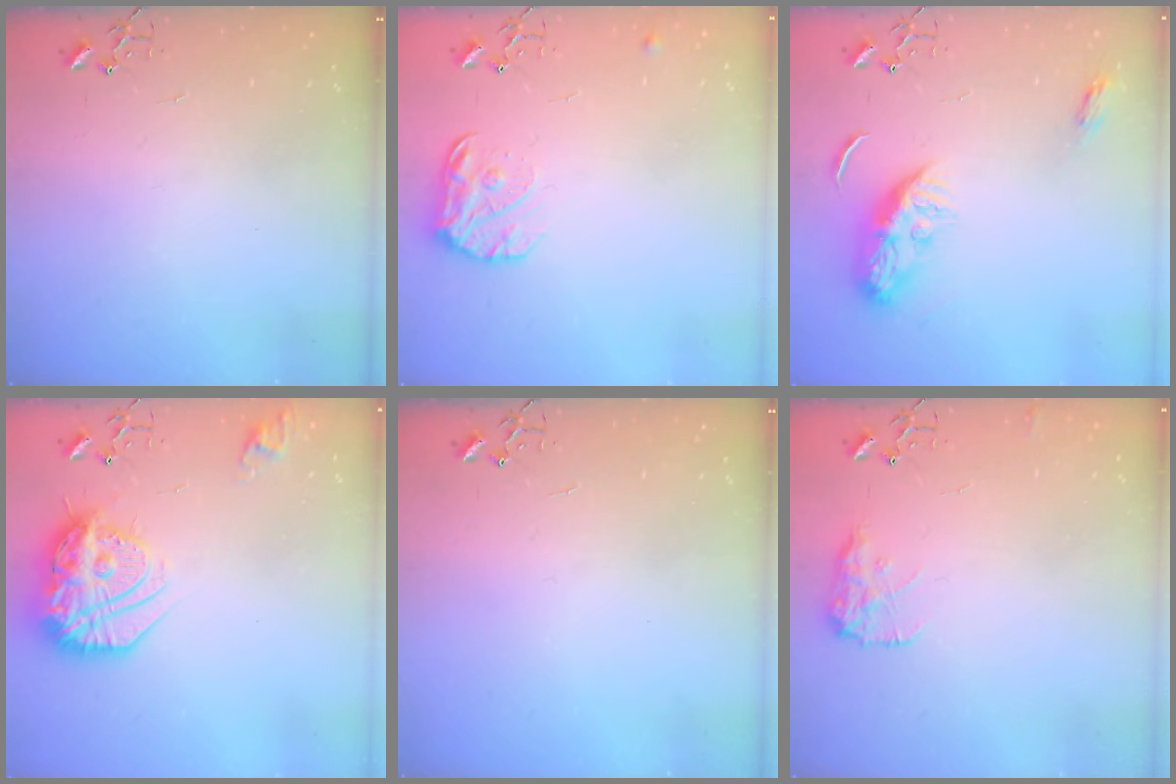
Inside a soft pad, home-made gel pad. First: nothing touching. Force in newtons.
{"total": 11.5, "press": 11.5, "slide": 0.6}
{"total": 11.2, "press": 11.2, "slide": 0.5}
{"total": 20.9, "press": 20.8, "slide": 1.7}
{"total": 0.0}
{"total": 9.8, "press": 9.8, "slide": 0.2}